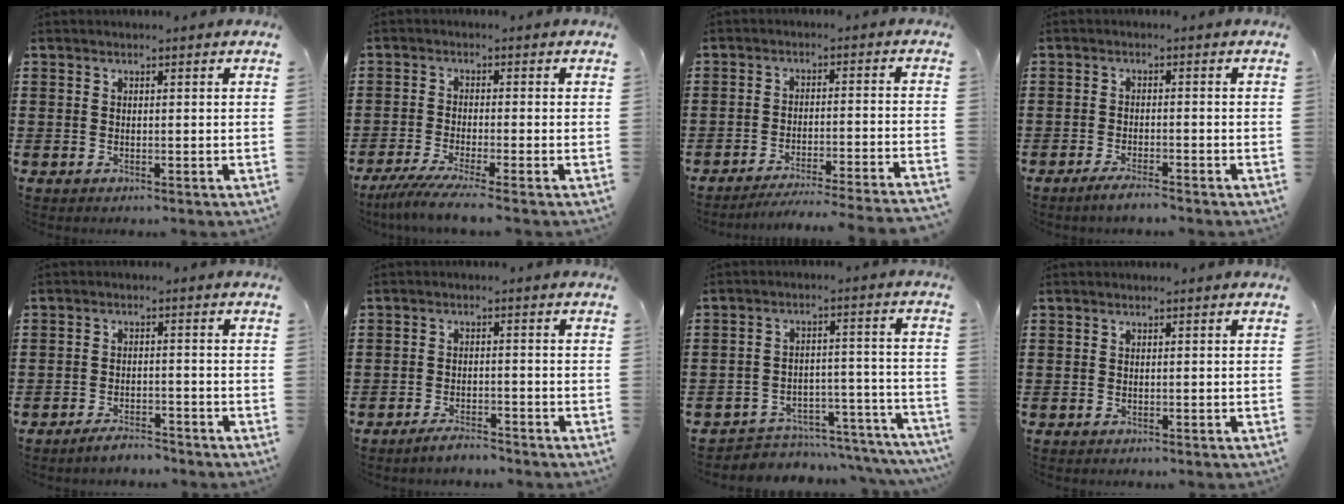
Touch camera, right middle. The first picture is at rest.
{"total": 4.0, "force": [-3.3, -0.5, 2.3], "torque": [-0.061, -0.023, -0.067]}
{"total": 4.7, "force": [-4.4, -0.5, 1.6], "torque": [-0.027, -0.010, -0.088]}
{"total": 2.3, "force": [-2.0, 0.1, 1.2], "torque": [-0.019, 0.003, -0.037]}
{"total": 3.0, "force": [-2.9, 0.5, 0.6], "torque": [-0.013, 0.004, -0.057]}
{"total": 2.9, "force": [-2.8, 0.4, 0.8], "torque": [-0.014, 0.004, -0.055]}
{"total": 4.3, "force": [-4.1, 1.1, 0.5], "torque": [-0.015, 0.009, -0.087]}
{"total": 0.0}